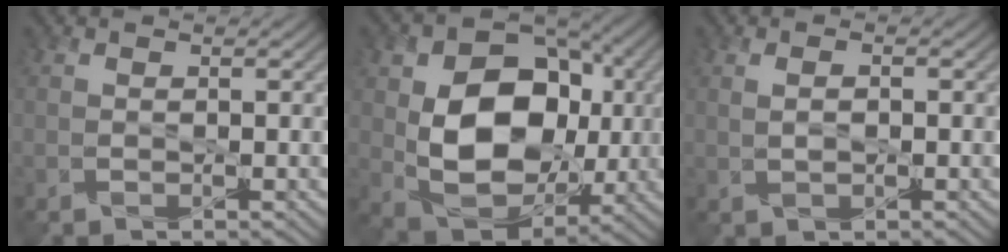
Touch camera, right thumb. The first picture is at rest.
{"total": 14.7, "force": [0.8, 10.5, 10.3], "torque": [-0.168, -0.019, 0.030]}
{"total": 1.8, "force": [0.4, 0.9, 1.5], "torque": [-0.016, 0.007, 0.002]}